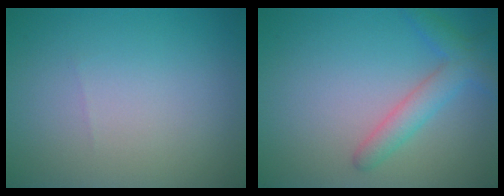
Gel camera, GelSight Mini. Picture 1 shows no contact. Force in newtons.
{"total": 3.0, "press": 3.0, "slide": 0.2}